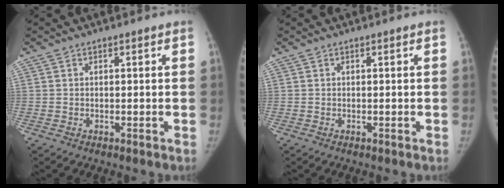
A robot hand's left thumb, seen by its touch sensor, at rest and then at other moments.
{"total": 0.0}